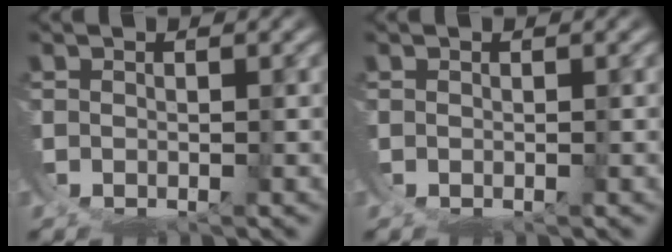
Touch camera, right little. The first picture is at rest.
{"total": 0.0}